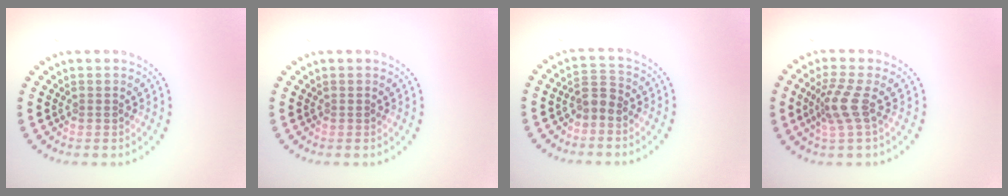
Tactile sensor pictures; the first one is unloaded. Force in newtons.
{"total": 0.0}
{"total": 1.8, "press": 1.5, "slide": 1.0}
{"total": 2.9, "press": 2.2, "slide": 2.0}